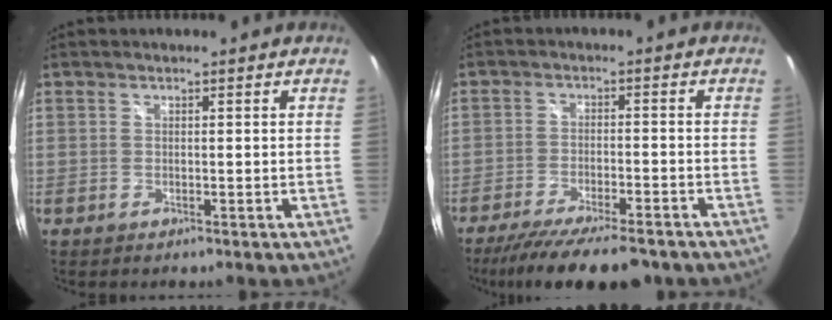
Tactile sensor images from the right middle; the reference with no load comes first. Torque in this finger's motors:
{"motor_torque": [1.07, -1.07, 0.18, 0.08]}